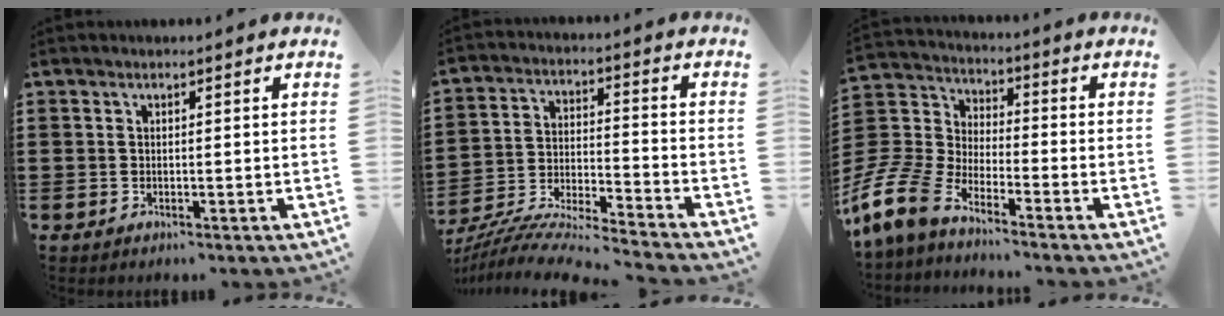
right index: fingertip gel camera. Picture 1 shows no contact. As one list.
[{"total": 7.7, "force": [-7.4, -0.2, 2.1], "torque": [-0.050, -0.006, -0.151]}, {"total": 8.9, "force": [-7.6, 3.1, 3.6], "torque": [-0.122, -0.001, -0.162]}]